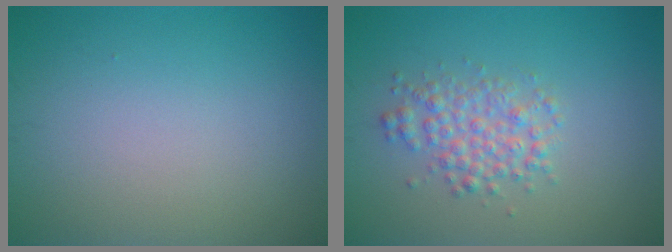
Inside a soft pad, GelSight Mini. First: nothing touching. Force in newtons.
{"total": 3.0, "press": 3.0, "slide": 0.1}